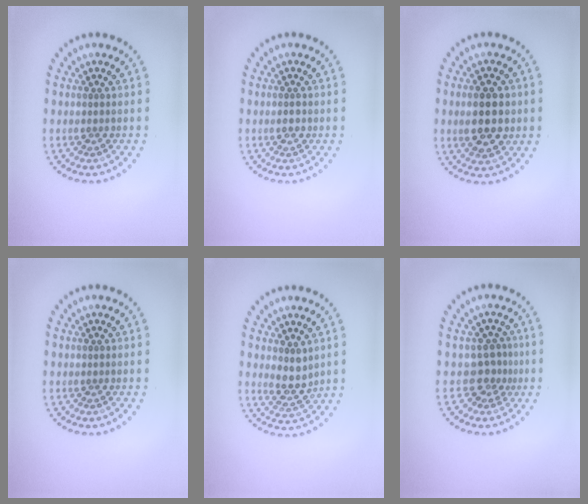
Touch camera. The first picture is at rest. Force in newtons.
{"total": 1.2, "press": 1.2, "slide": 0.1}
{"total": 4.9, "press": 4.9, "slide": 0.3}
{"total": 0.0}
{"total": 2.4, "press": 2.0, "slide": 1.3}
{"total": 2.3, "press": 1.5, "slide": 1.8}